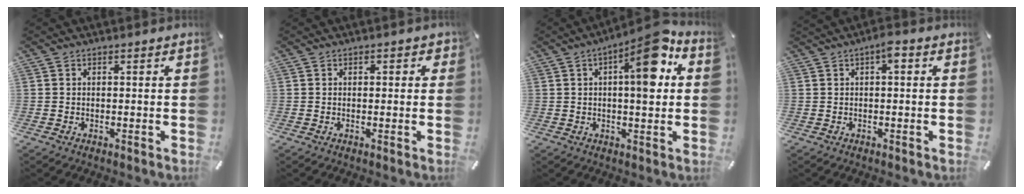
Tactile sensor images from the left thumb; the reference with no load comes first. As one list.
[{"total": 1.5, "force": [0.3, 1.0, 1.0], "torque": [-0.011, 0.004, 0.001]}, {"total": 13.6, "force": [3.9, 4.5, 12.2], "torque": [-0.164, -0.015, 0.054]}, {"total": 3.2, "force": [0.9, 1.2, 2.8], "torque": [-0.041, 0.002, 0.009]}]